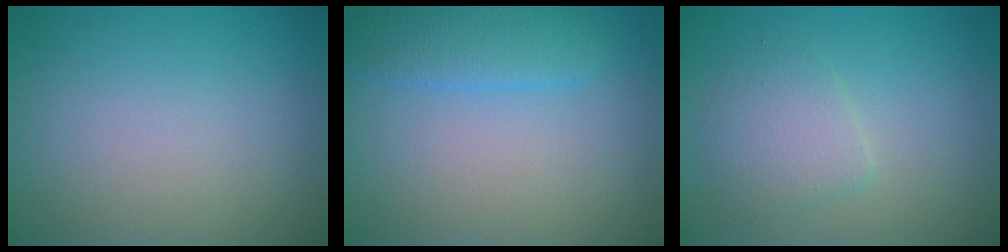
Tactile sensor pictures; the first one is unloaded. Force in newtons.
{"total": 2.8, "press": 2.8, "slide": 0.1}
{"total": 2.7, "press": 2.7, "slide": 0.1}